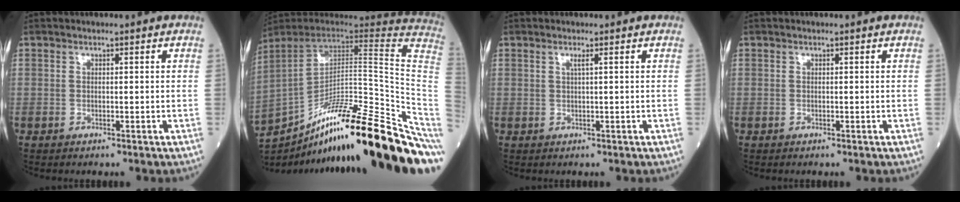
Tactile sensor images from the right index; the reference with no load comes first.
{"total": 31.2, "force": [-20.4, 3.2, 23.4], "torque": [-0.250, 0.002, -0.305]}
{"total": 0.8, "force": [0.4, -0.3, 0.7], "torque": [-0.021, -0.002, 0.013]}
{"total": 0.0}